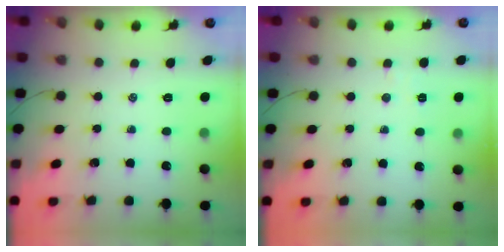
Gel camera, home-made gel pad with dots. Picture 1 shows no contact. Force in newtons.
{"total": 2.2, "press": 2.1, "slide": 0.7}